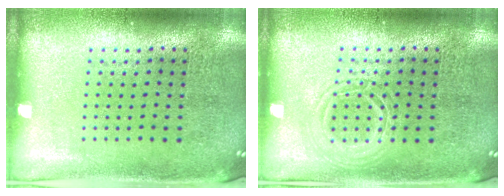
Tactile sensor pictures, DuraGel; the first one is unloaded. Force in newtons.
{"total": 2.0, "press": 2.0, "slide": 0.3}